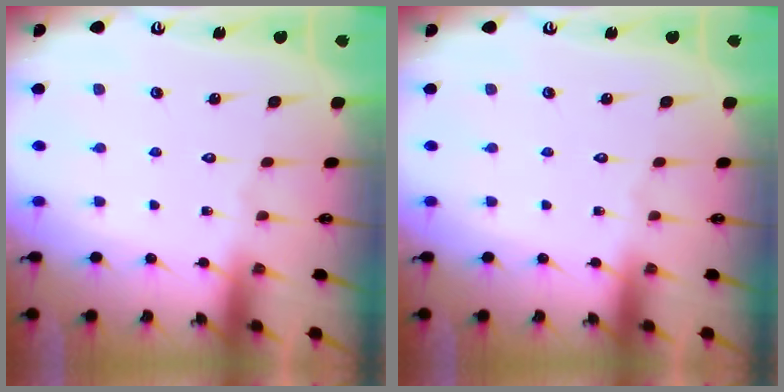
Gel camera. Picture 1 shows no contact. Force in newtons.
{"total": 0.0}